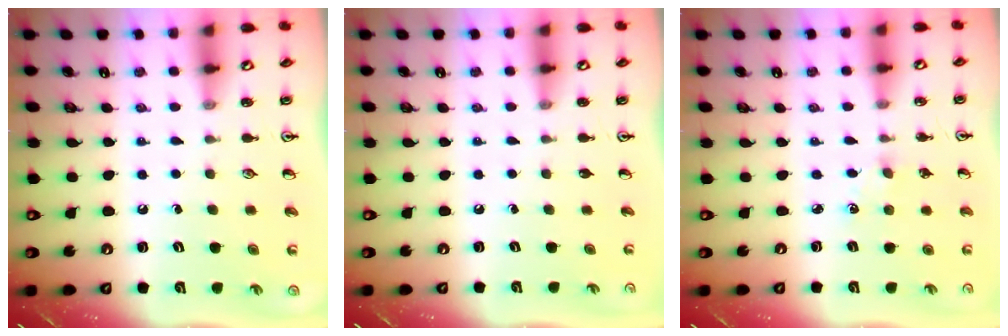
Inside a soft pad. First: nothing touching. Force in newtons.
{"total": 0.0}
{"total": 3.3, "press": 3.3, "slide": 0.5}